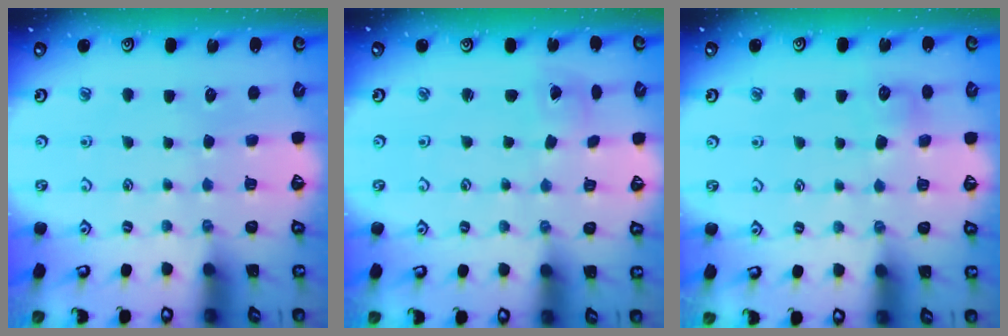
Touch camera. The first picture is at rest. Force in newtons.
{"total": 2.1, "press": 2.1, "slide": 0.1}
{"total": 5.6, "press": 5.6, "slide": 0.5}